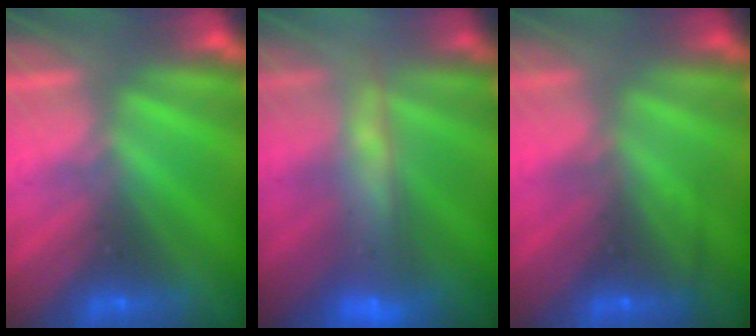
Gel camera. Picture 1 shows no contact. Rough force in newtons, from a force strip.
{"total": 5.9}
{"total": 2.3}